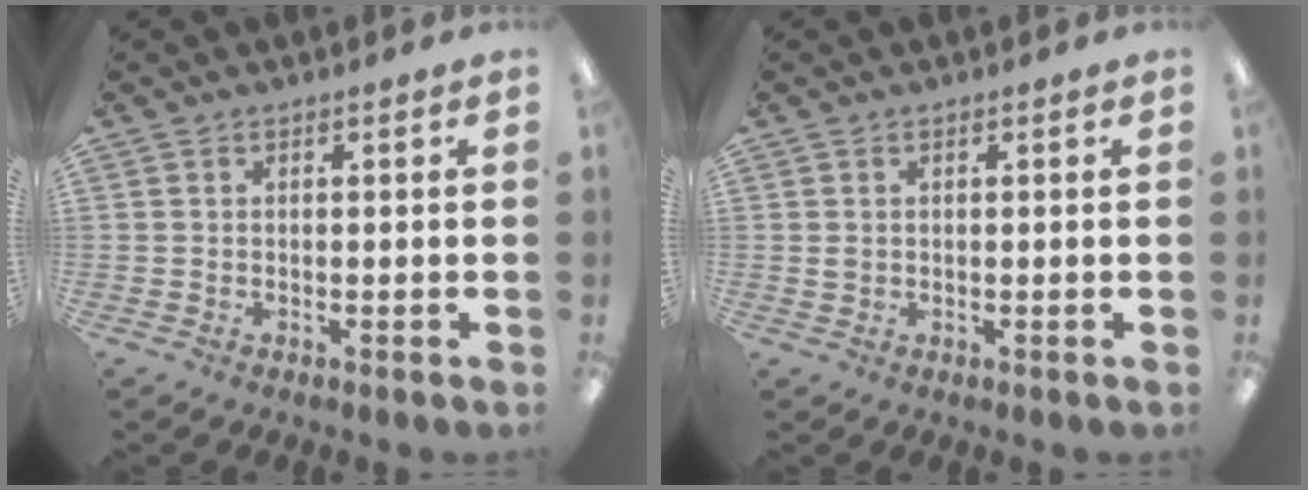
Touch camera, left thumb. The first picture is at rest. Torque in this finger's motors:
{"motor_torque": [-0.09, 0.08, 0.03, -0.05, 0.00]}